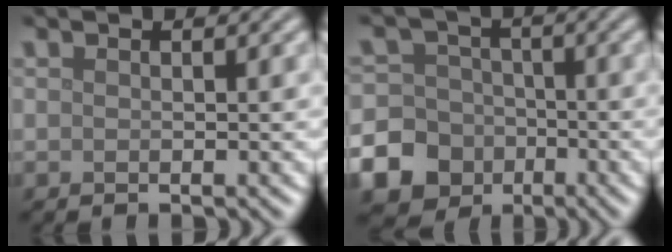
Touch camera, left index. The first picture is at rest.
{"total": 14.5, "force": [-5.4, 13.2, 2.6], "torque": [-0.084, -0.033, -0.114]}